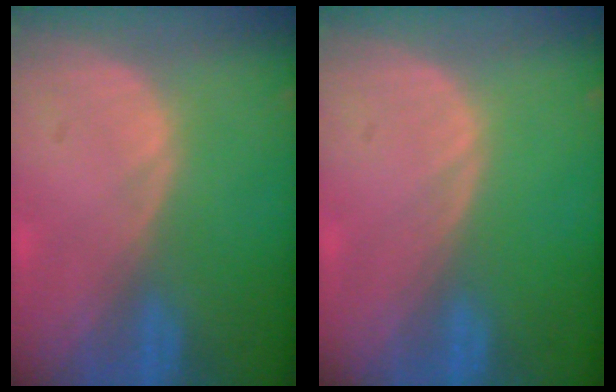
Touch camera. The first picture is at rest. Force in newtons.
{"total": 0.0}